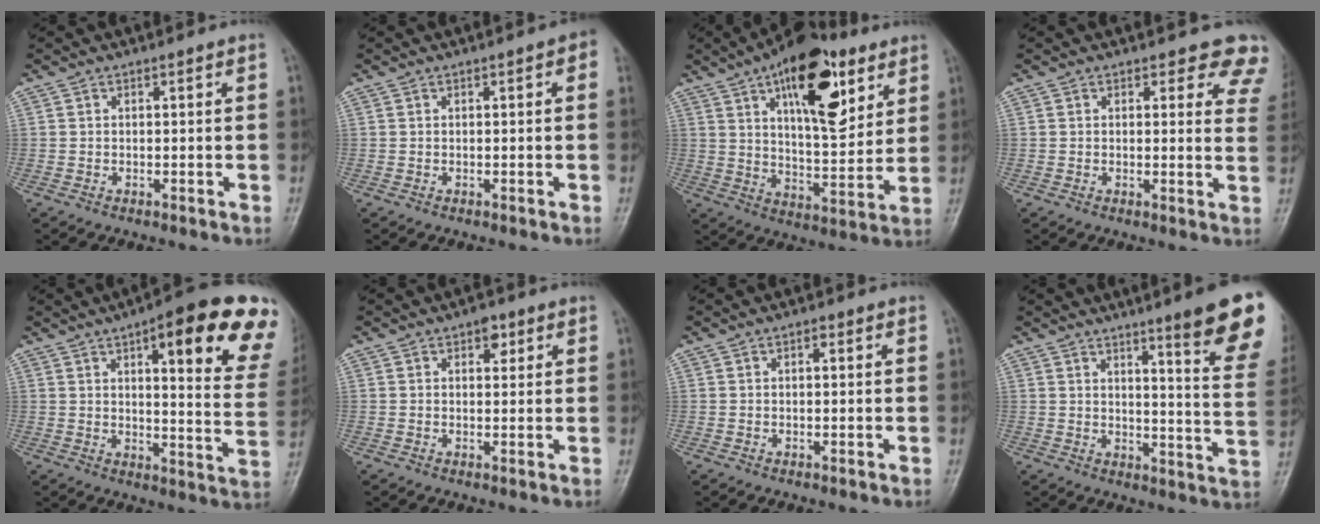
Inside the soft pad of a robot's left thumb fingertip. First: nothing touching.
{"total": 3.1, "force": [0.9, 1.1, 2.8], "torque": [-0.024, 0.003, 0.003]}
{"total": 20.2, "force": [9.6, 9.0, 15.3], "torque": [-0.191, -0.034, 0.149]}
{"total": 8.0, "force": [6.9, 3.3, 2.2], "torque": [0.026, -0.033, 0.045]}
{"total": 22.2, "force": [10.8, 5.5, 18.6], "torque": [-0.215, -0.033, 0.133]}
{"total": 2.9, "force": [1.5, 1.7, 1.8], "torque": [-0.010, -0.003, 0.017]}
{"total": 1.1, "force": [0.4, 0.6, 0.8], "torque": [-0.012, 0.002, 0.003]}
{"total": 16.8, "force": [10.4, 1.5, 13.0], "torque": [-0.137, -0.060, 0.128]}